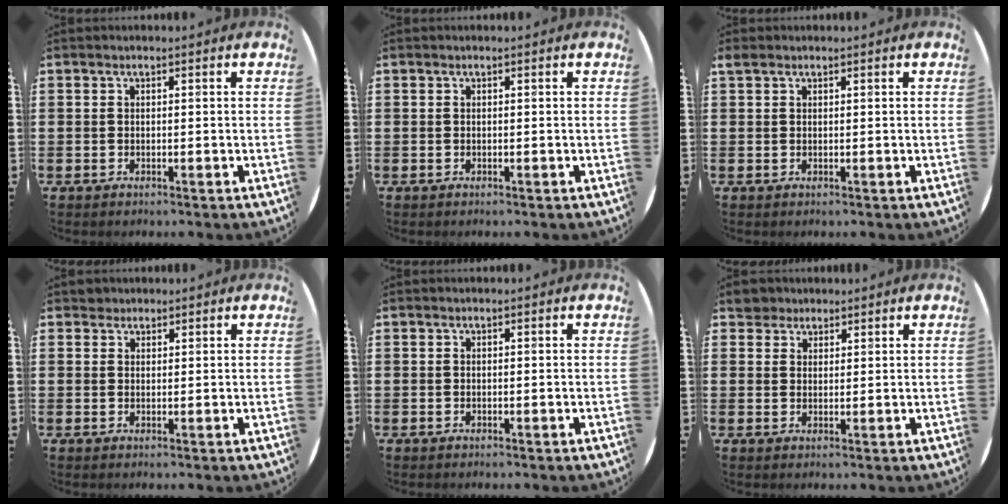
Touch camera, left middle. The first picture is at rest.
{"total": 0.0}
{"total": 0.7, "force": [0.6, 0.4, 0.1], "torque": [-0.002, 0.005, 0.012]}
{"total": 1.3, "force": [1.2, 0.6, -0.1], "torque": [0.001, 0.004, 0.023]}
{"total": 0.0}
{"total": 3.0, "force": [2.6, 1.5, 0.1], "torque": [-0.001, 0.002, 0.049]}